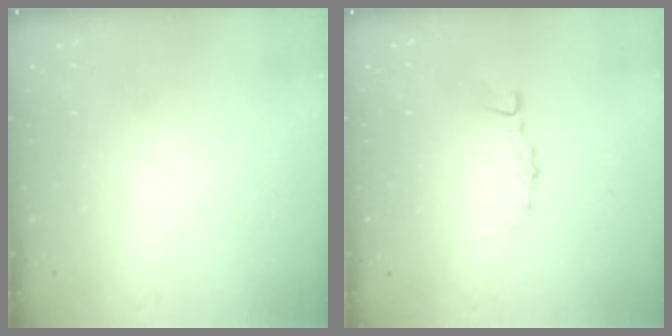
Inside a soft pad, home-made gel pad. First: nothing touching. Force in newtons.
{"total": 3.4, "press": 3.4, "slide": 0.3}